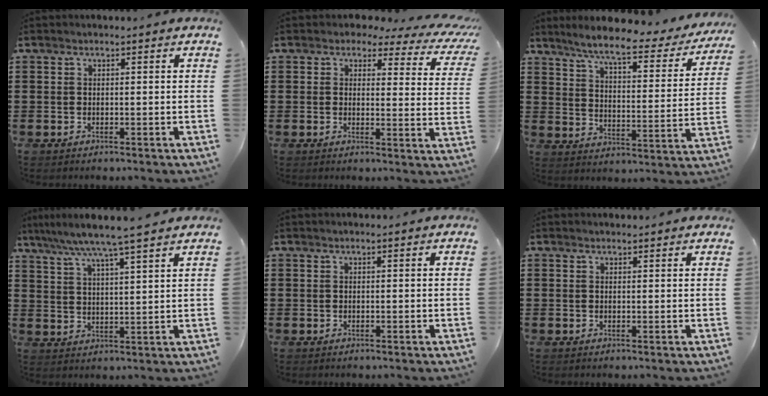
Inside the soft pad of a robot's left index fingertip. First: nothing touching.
{"total": 3.0, "force": [2.3, 1.3, 1.4], "torque": [-0.036, -0.015, 0.035]}
{"total": 7.2, "force": [5.9, 0.5, 4.1], "torque": [-0.095, -0.037, 0.094]}
{"total": 6.4, "force": [5.4, -0.9, 3.4], "torque": [-0.084, -0.028, 0.090]}
{"total": 0.0}
{"total": 0.8, "force": [0.7, 0.3, -0.1], "torque": [0.000, 0.000, 0.014]}